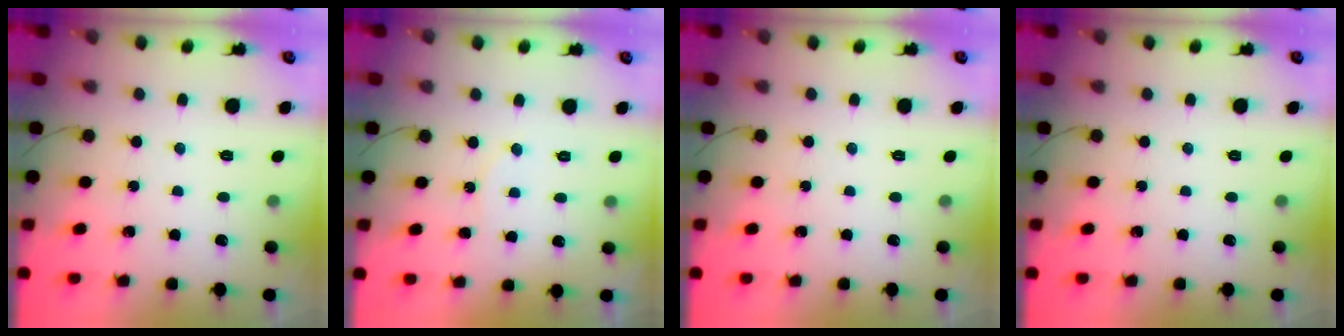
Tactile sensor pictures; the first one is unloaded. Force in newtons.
{"total": 4.5, "press": 4.5, "slide": 0.5}
{"total": 0.0}
{"total": 0.0}